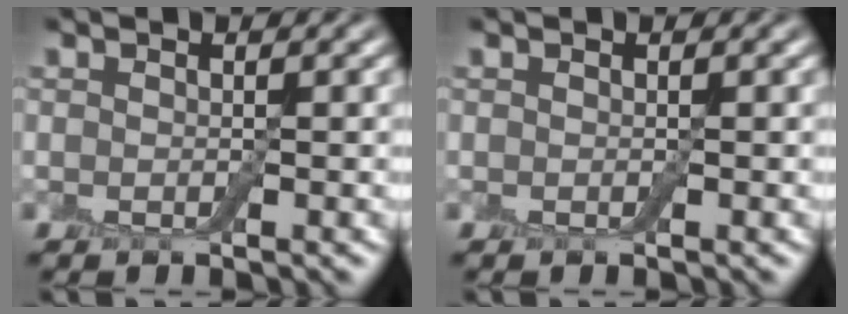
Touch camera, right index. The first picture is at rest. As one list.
[{"total": 0.0}]